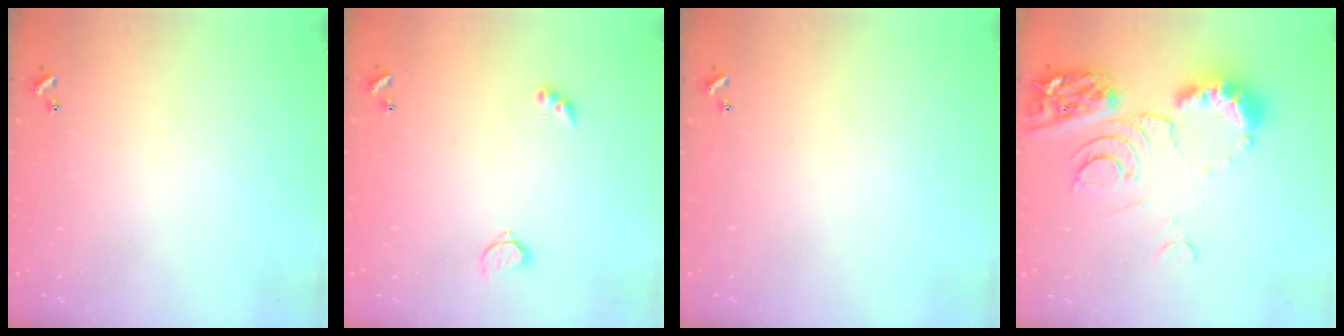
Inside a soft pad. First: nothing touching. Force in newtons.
{"total": 2.6, "press": 2.5, "slide": 0.5}
{"total": 0.0}
{"total": 11.1, "press": 11.0, "slide": 1.3}